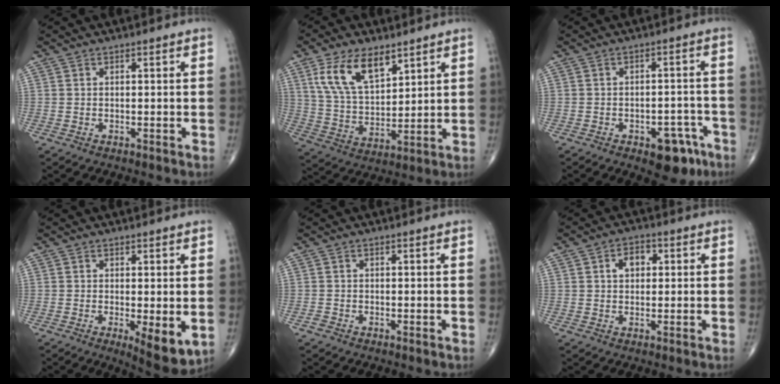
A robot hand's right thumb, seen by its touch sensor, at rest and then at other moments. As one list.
[{"total": 12.6, "force": [6.9, 6.2, 8.6], "torque": [-0.143, -0.026, 0.142]}, {"total": 8.0, "force": [-4.5, 4.1, 5.1], "torque": [-0.036, 0.034, -0.053]}, {"total": 6.6, "force": [-1.2, 2.1, 6.2], "torque": [-0.088, -0.022, -0.015]}, {"total": 0.5, "force": [-0.4, 0.3, 0.2], "torque": [-0.004, -0.002, -0.013]}, {"total": 4.3, "force": [1.0, 3.1, 2.8], "torque": [-0.029, 0.007, 0.013]}]